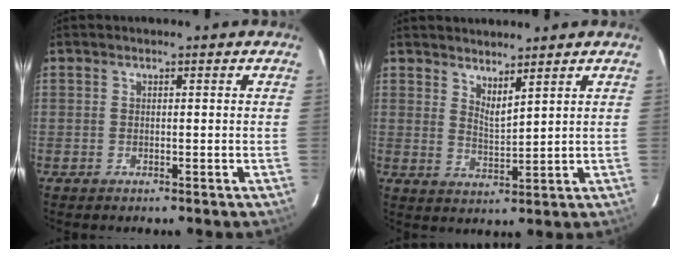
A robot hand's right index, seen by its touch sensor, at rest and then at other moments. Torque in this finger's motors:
{"motor_torque": [-0.10, 0.11, -0.06, 0.00]}